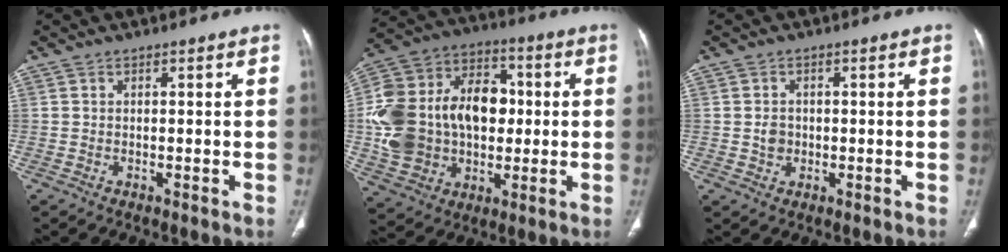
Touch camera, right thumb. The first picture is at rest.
{"total": 23.9, "force": [0.5, 17.3, 16.5], "torque": [-0.304, 0.034, 0.023]}
{"total": 2.2, "force": [-0.3, 2.0, 1.0], "torque": [-0.007, 0.004, -0.006]}